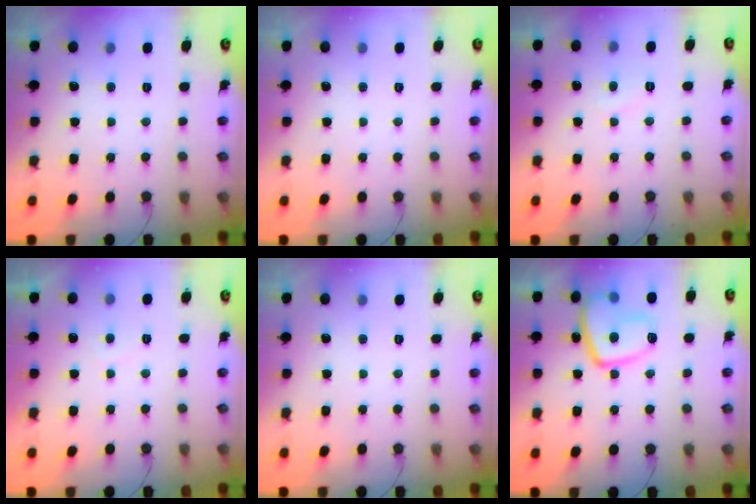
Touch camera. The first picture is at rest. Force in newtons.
{"total": 0.0}
{"total": 3.0, "press": 2.9, "slide": 0.3}
{"total": 0.7, "press": 0.5, "slide": 0.5}
{"total": 0.0}
{"total": 13.3, "press": 13.3, "slide": 1.5}